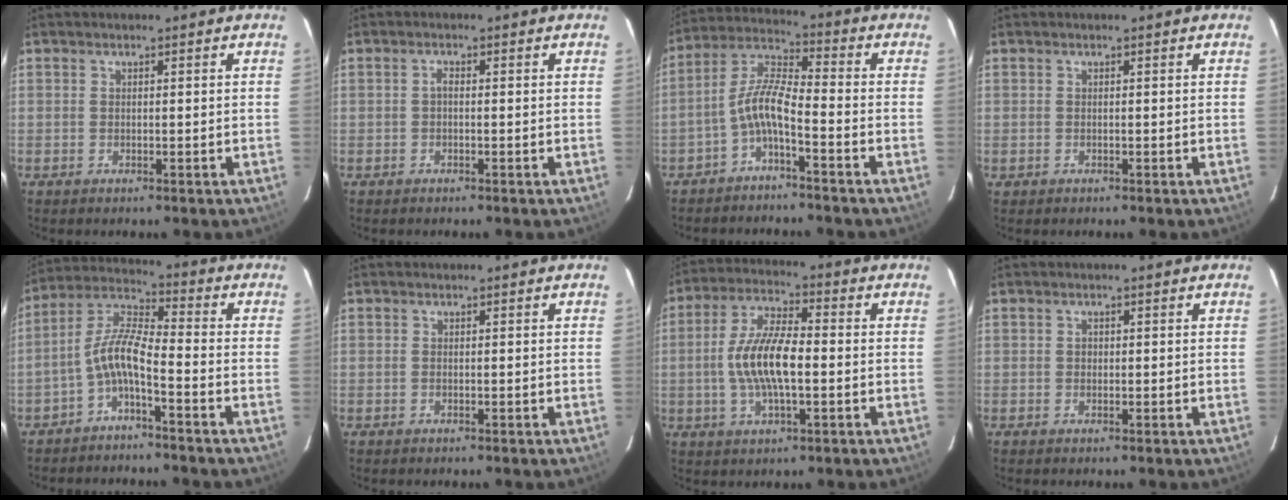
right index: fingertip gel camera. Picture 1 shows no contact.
{"total": 0.9, "force": [-0.3, 0.4, 0.7], "torque": [-0.014, 0.006, -0.007]}
{"total": 6.9, "force": [-3.5, 1.4, 5.8], "torque": [-0.140, 0.017, -0.069]}
{"total": 0.5, "force": [-0.2, 0.5, 0.0], "torque": [0.001, 0.000, -0.002]}
{"total": 7.1, "force": [-3.5, 1.4, 6.0], "torque": [-0.147, 0.018, -0.070]}
{"total": 0.0}
{"total": 11.2, "force": [-1.4, 3.9, 10.5], "torque": [-0.212, 0.008, -0.027]}
{"total": 0.7, "force": [-0.1, 0.7, 0.1], "torque": [0.001, 0.002, -0.002]}